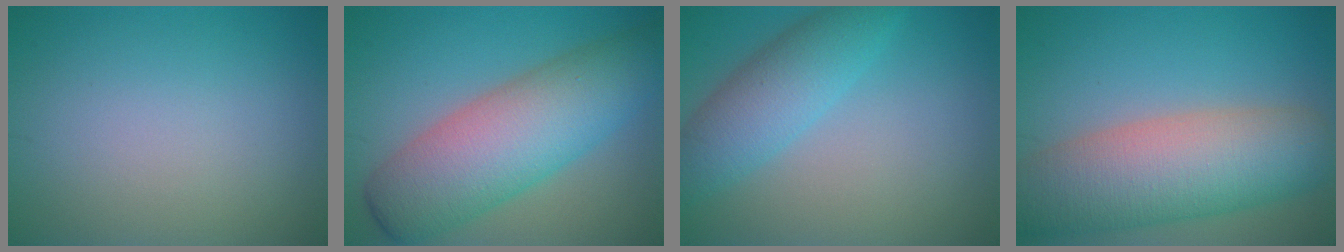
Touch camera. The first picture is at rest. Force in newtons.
{"total": 9.8, "press": 9.8, "slide": 0.1}
{"total": 5.0, "press": 5.0, "slide": 0.2}
{"total": 10.4, "press": 10.4, "slide": 0.5}